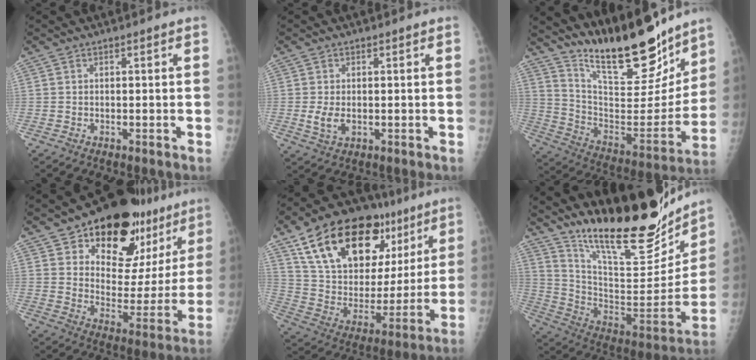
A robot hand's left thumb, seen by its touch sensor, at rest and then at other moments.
{"total": 3.6, "force": [-0.4, 2.2, 2.8], "torque": [-0.057, -0.007, -0.003]}
{"total": 23.3, "force": [18.6, 6.4, 12.5], "torque": [-0.154, -0.108, 0.312]}
{"total": 24.3, "force": [16.6, 13.0, 12.1], "torque": [-0.133, -0.074, 0.235]}
{"total": 29.0, "force": [15.3, 15.6, 19.1], "torque": [-0.269, -0.009, 0.262]}
{"total": 28.2, "force": [21.7, 7.7, 16.2], "torque": [-0.222, -0.106, 0.341]}